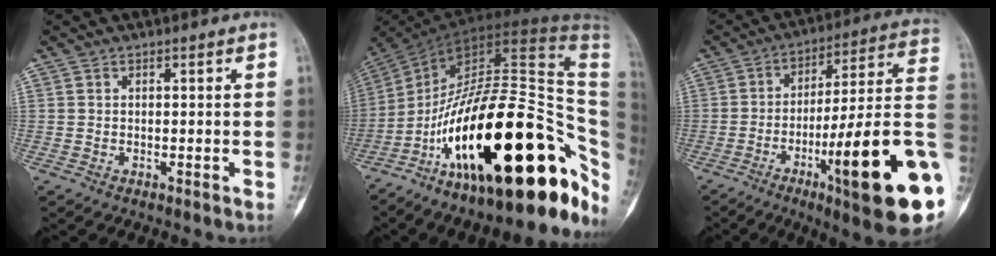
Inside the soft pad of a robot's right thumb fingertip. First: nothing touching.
{"total": 37.0, "force": [-10.3, 14.3, 32.5], "torque": [-0.416, 0.089, -0.157]}
{"total": 24.9, "force": [-7.3, 3.4, 23.5], "torque": [-0.288, 0.018, -0.107]}